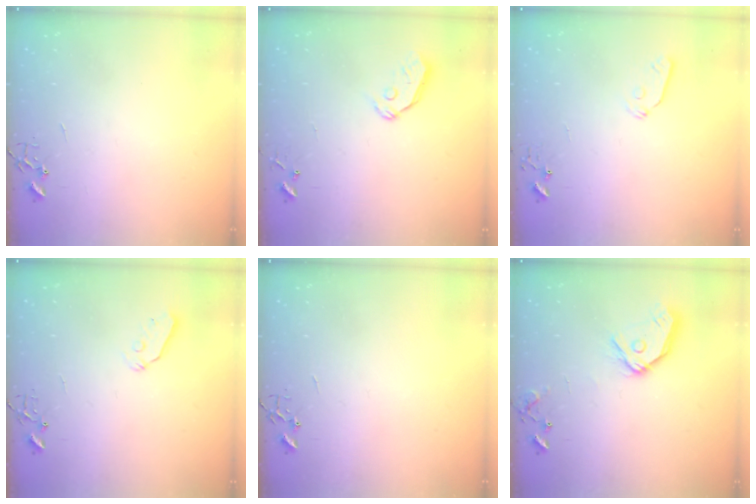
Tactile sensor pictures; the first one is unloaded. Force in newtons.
{"total": 4.4, "press": 4.4, "slide": 0.5}
{"total": 6.0, "press": 5.9, "slide": 0.9}
{"total": 5.3, "press": 5.2, "slide": 0.6}
{"total": 0.0}
{"total": 13.4, "press": 13.2, "slide": 1.8}